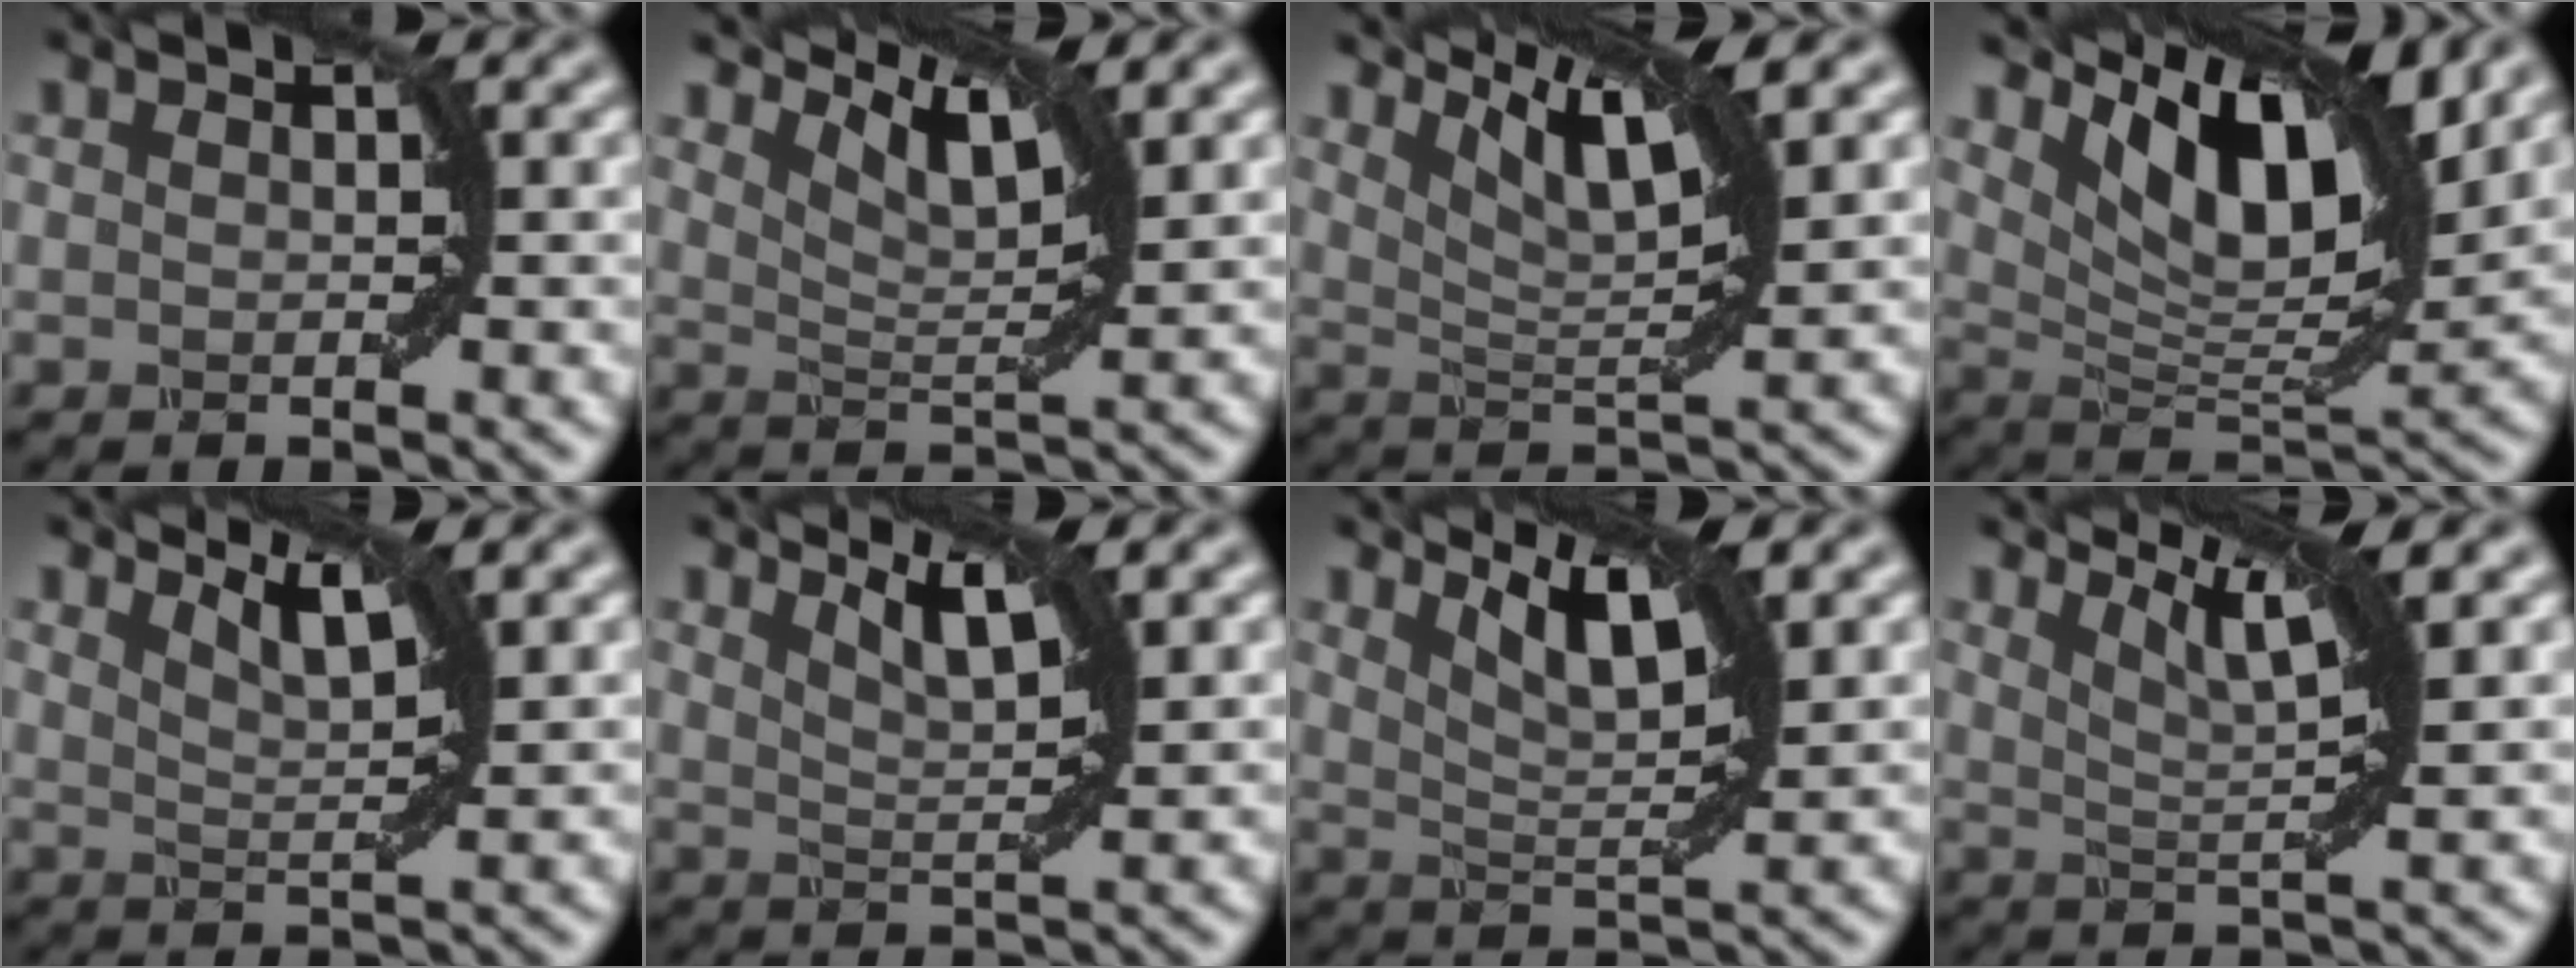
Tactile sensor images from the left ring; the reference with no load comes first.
{"total": 4.9, "force": [3.2, 1.2, 3.5], "torque": [-0.069, 0.005, 0.061]}
{"total": 6.1, "force": [3.7, 1.4, 4.6], "torque": [-0.084, 0.007, 0.072]}
{"total": 9.8, "force": [5.3, 3.8, 7.2], "torque": [-0.123, 0.001, 0.103]}
{"total": 3.4, "force": [2.4, 0.7, 2.2], "torque": [-0.037, 0.004, 0.035]}
{"total": 3.4, "force": [2.2, 0.8, 2.5], "torque": [-0.040, 0.004, 0.037]}
{"total": 4.9, "force": [2.7, 1.3, 3.9], "torque": [-0.071, 0.004, 0.053]}
{"total": 4.7, "force": [2.9, 0.8, 3.6], "torque": [-0.061, 0.006, 0.053]}